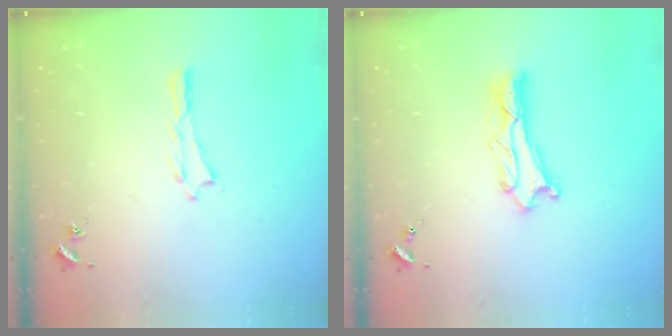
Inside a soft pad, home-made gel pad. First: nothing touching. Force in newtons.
{"total": 3.7, "press": 3.7, "slide": 0.4}